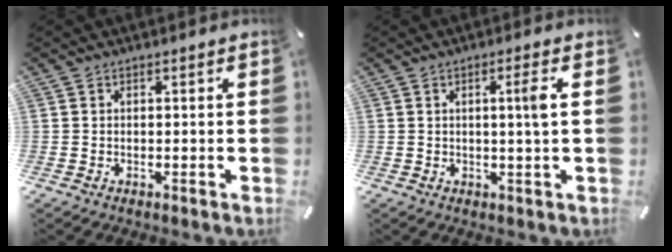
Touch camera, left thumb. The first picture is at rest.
{"total": 4.1, "force": [0.7, -0.4, 4.0], "torque": [-0.076, -0.006, 0.007]}